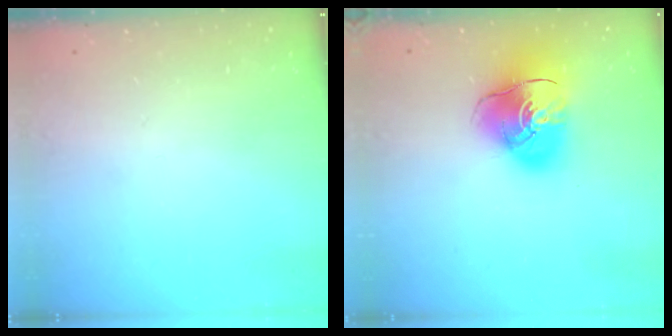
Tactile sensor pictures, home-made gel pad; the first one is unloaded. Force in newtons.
{"total": 14.7, "press": 14.5, "slide": 2.2}